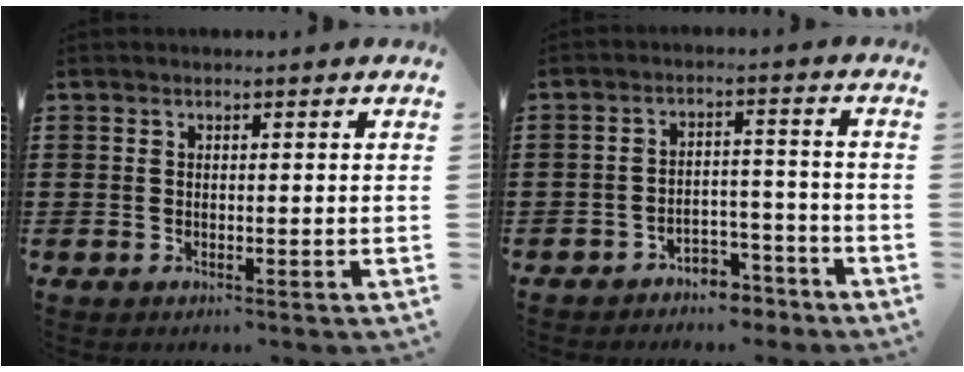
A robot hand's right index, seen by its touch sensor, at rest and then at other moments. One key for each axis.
{"total": 3.9, "fx": -3.6, "fy": 1.2, "fz": 0.8, "tx": -0.015, "ty": 0.010, "tz": -0.071}